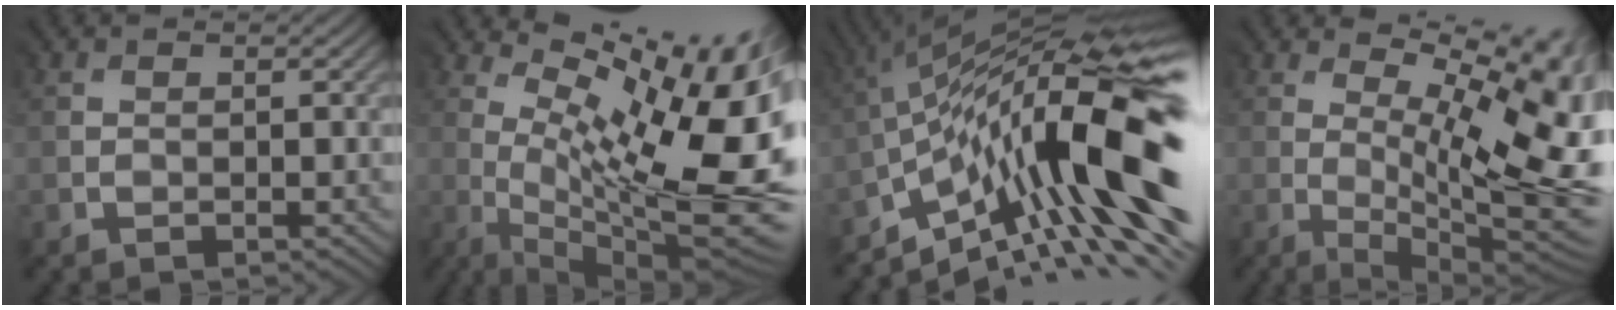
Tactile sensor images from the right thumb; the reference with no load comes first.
{"total": 17.4, "force": [3.9, 5.7, 16.0], "torque": [-0.229, 0.008, 0.091]}
{"total": 17.3, "force": [-5.1, 5.8, 15.5], "torque": [-0.244, 0.021, -0.105]}
{"total": 17.6, "force": [1.9, 6.9, 16.0], "torque": [-0.207, 0.014, 0.063]}